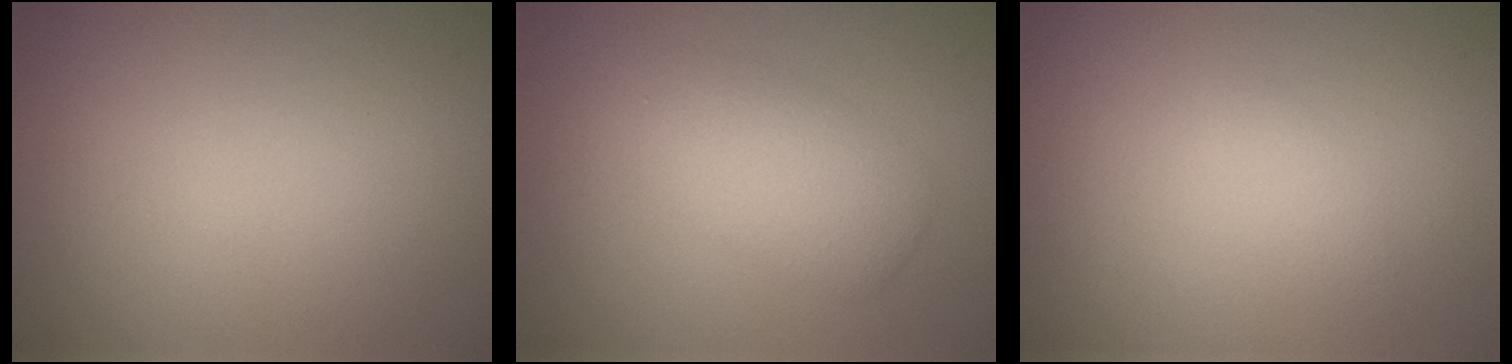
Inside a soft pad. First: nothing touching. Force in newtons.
{"total": 3.6, "press": 3.6, "slide": 0.1}
{"total": 1.0, "press": 1.0, "slide": 0.0}